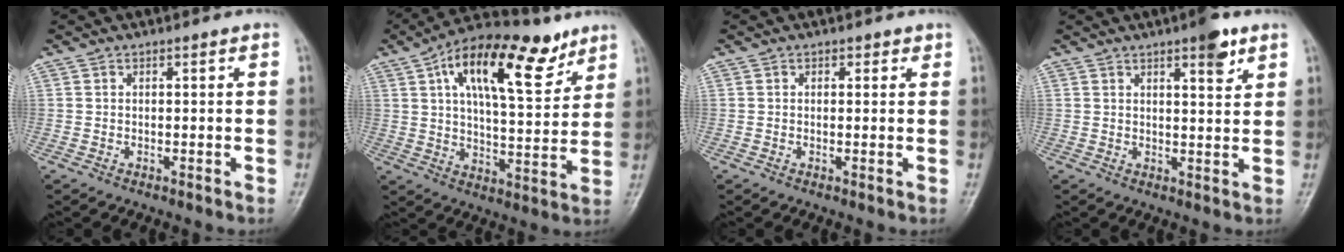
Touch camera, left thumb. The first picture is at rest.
{"total": 19.1, "force": [10.0, 8.0, 14.1], "torque": [-0.190, -0.021, 0.161]}
{"total": 1.0, "force": [0.6, 0.8, 0.3], "torque": [0.010, -0.002, 0.003]}
{"total": 5.3, "force": [3.3, 1.6, 3.9], "torque": [-0.043, -0.017, 0.042]}